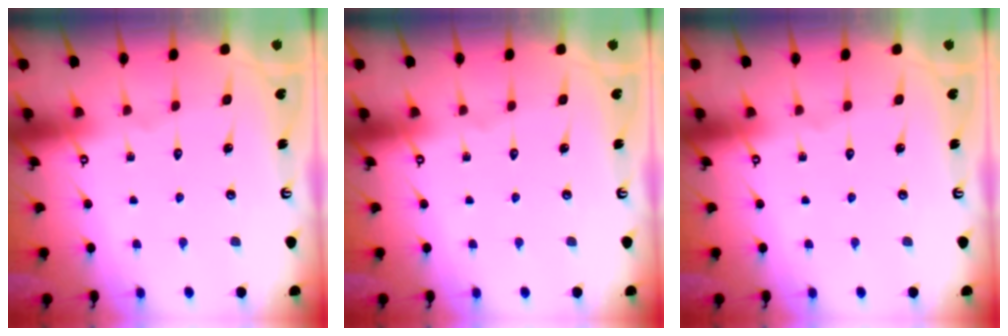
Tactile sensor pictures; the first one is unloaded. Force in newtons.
{"total": 0.0}
{"total": 0.0}